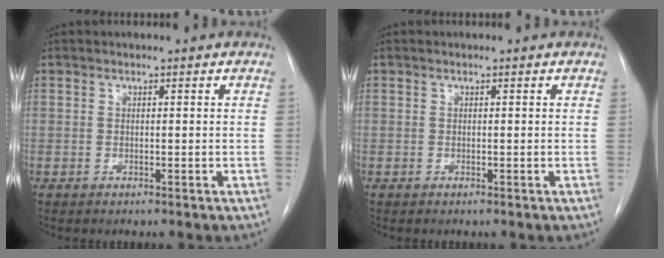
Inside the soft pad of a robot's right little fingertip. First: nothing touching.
{"total": 0.0}